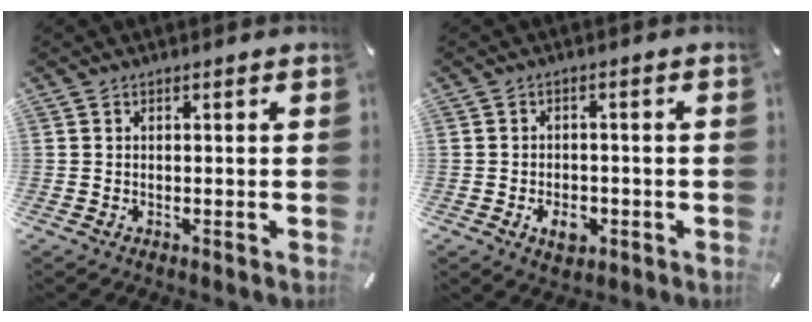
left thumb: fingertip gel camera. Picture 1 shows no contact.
{"total": 5.0, "force": [-2.0, 3.3, 3.2], "torque": [-0.057, 0.002, -0.036]}